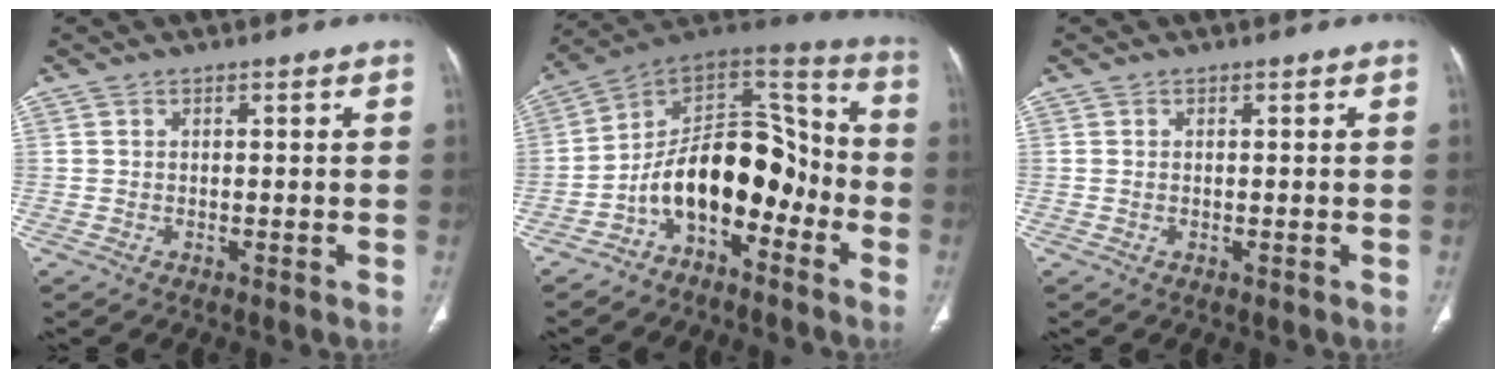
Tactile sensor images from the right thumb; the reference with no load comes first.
{"total": 16.3, "force": [-6.5, 9.5, 11.5], "torque": [-0.151, 0.105, -0.118]}
{"total": 0.0}